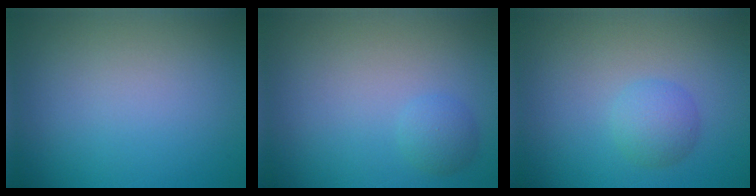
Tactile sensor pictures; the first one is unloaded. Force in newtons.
{"total": 1.5, "press": 1.5, "slide": 0.1}
{"total": 2.3, "press": 2.3, "slide": 0.1}